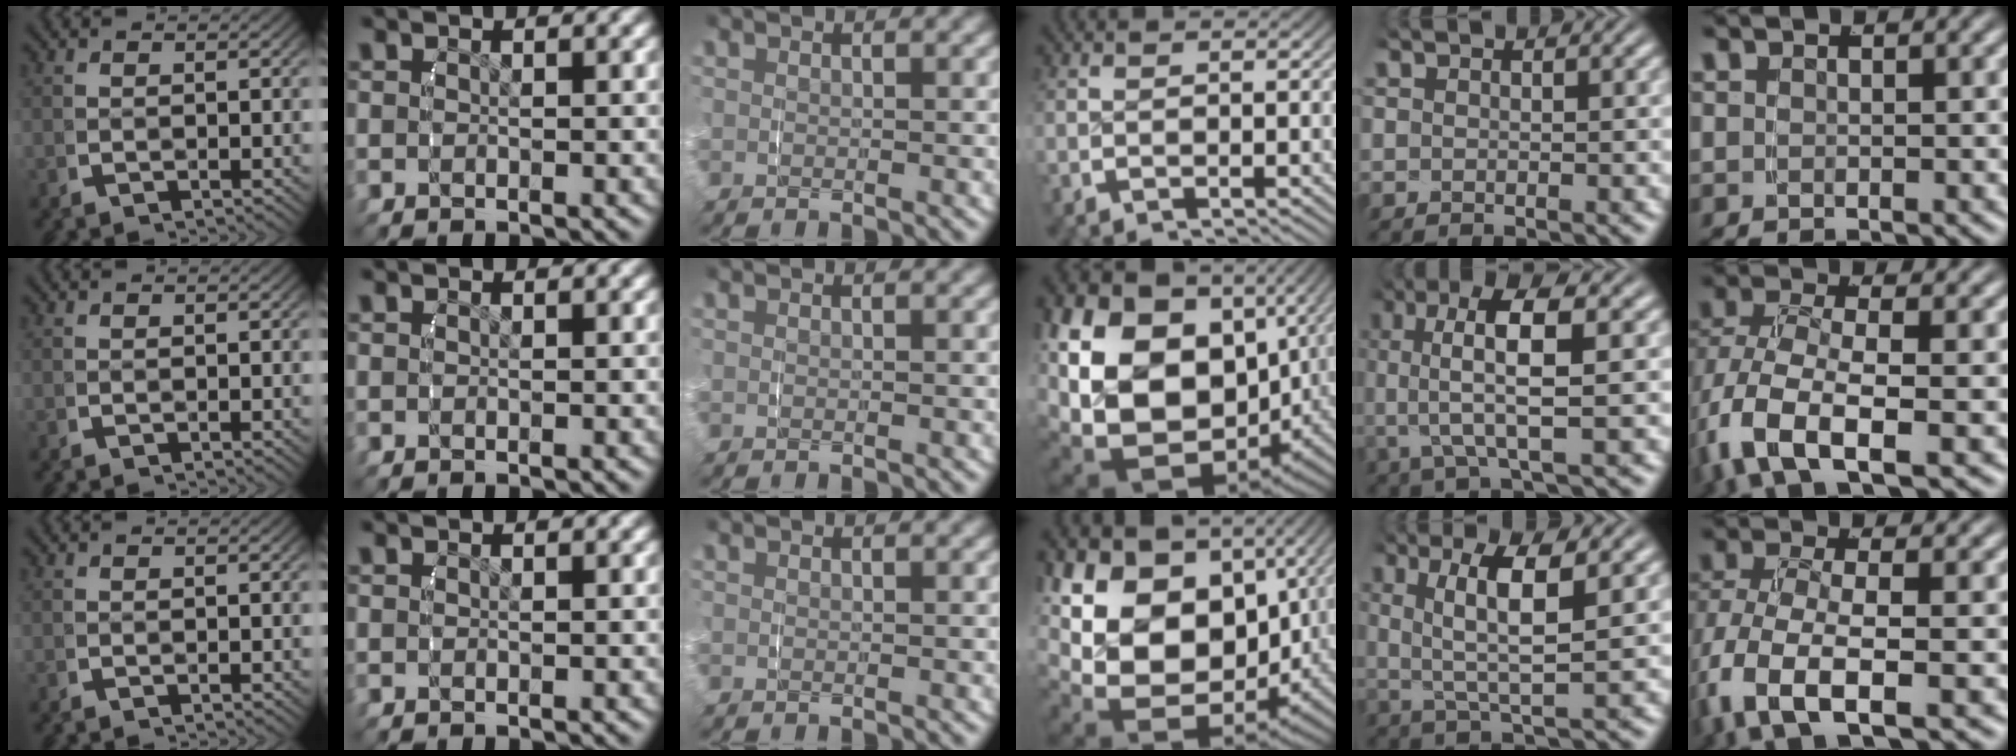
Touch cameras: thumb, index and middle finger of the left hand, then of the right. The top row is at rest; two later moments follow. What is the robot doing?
{"motion": "grasp_and_lifting", "object": "towel"}